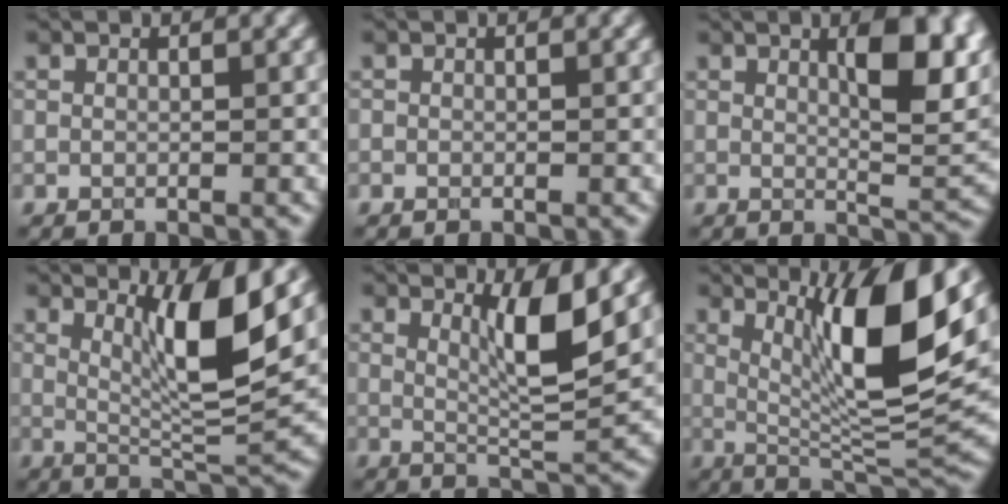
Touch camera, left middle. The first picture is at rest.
{"total": 0.0}
{"total": 7.7, "force": [2.4, 2.4, 6.9], "torque": [-0.088, 0.003, 0.046]}
{"total": 6.9, "force": [2.4, 1.3, 6.3], "torque": [-0.103, -0.013, 0.050]}
{"total": 4.9, "force": [1.9, 0.9, 4.5], "torque": [-0.072, -0.010, 0.041]}
{"total": 10.4, "force": [3.5, 2.3, 9.6], "torque": [-0.145, -0.018, 0.074]}